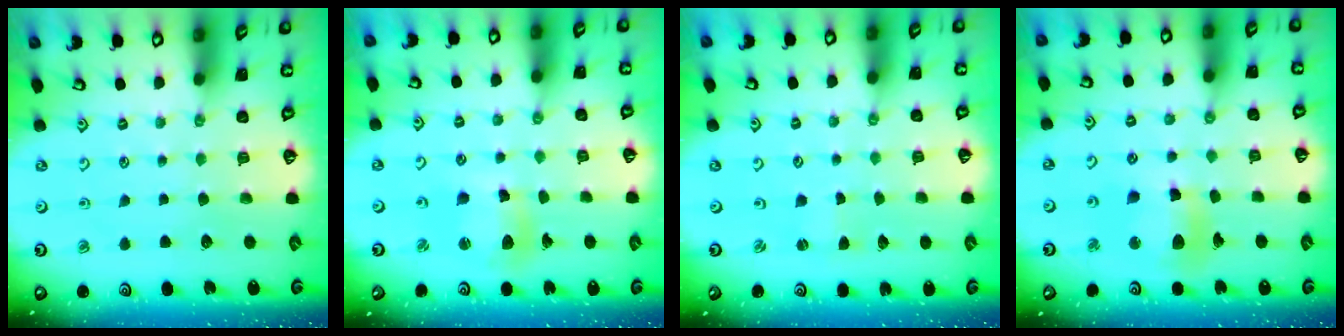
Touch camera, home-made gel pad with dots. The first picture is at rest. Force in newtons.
{"total": 10.0, "press": 9.9, "slide": 1.3}
{"total": 0.7, "press": 0.7, "slide": 0.1}
{"total": 11.8, "press": 11.7, "slide": 1.4}